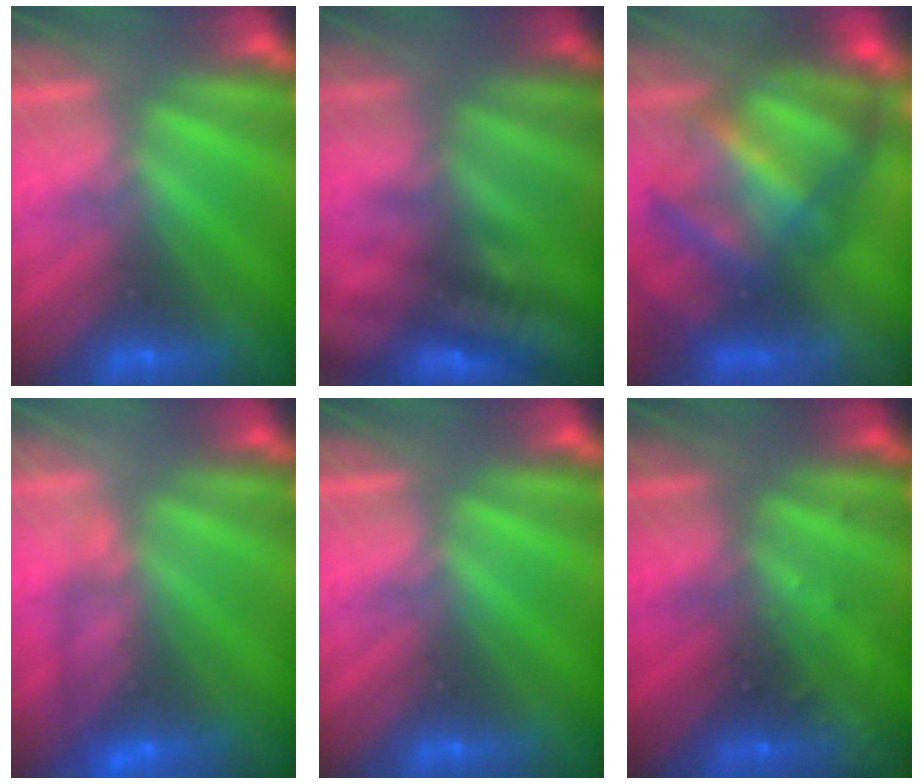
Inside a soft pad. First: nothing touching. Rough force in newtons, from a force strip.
{"total": 2.4}
{"total": 7.2}
{"total": 5.4}
{"total": 0.0}
{"total": 2.8}